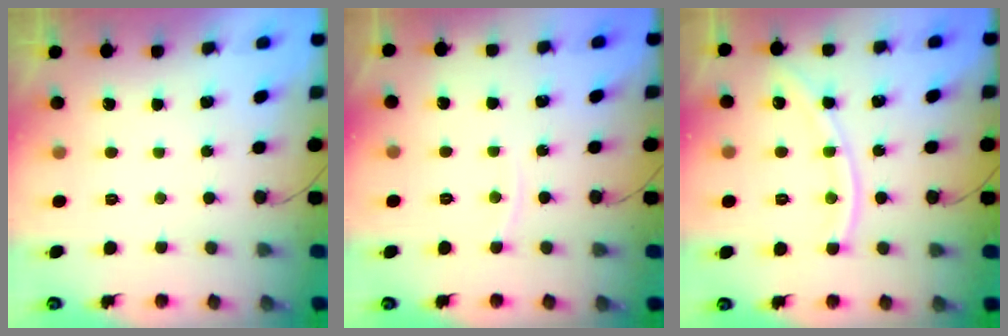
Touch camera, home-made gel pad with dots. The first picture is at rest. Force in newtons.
{"total": 2.7, "press": 2.7, "slide": 0.4}
{"total": 11.3, "press": 11.2, "slide": 1.5}